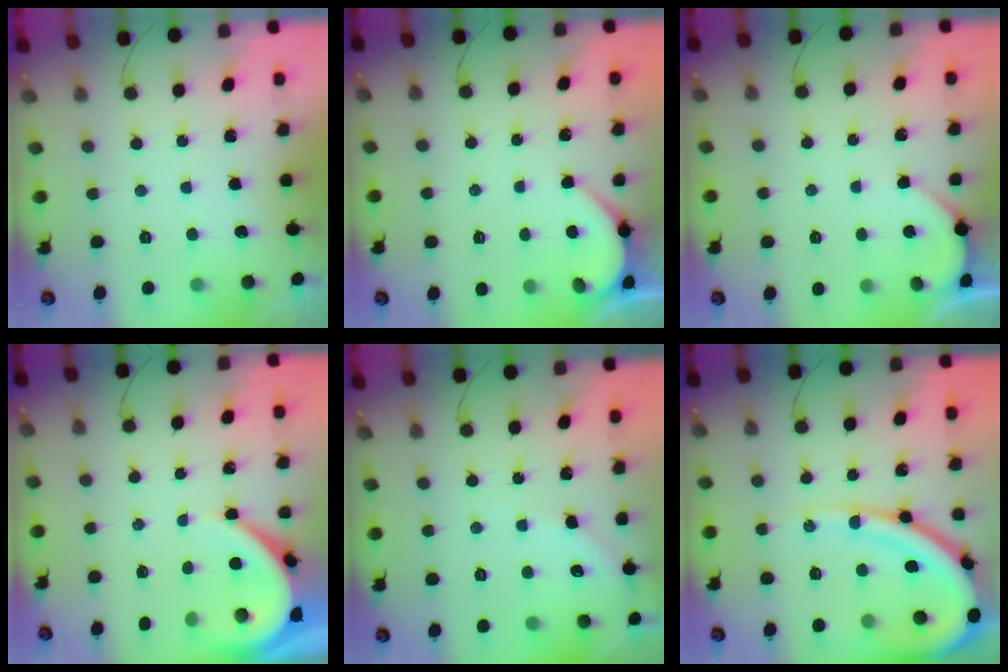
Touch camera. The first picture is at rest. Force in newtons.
{"total": 1.6, "press": 1.6, "slide": 0.2}
{"total": 1.8, "press": 1.8, "slide": 0.2}
{"total": 6.7, "press": 6.7, "slide": 0.7}
{"total": 3.0, "press": 3.0, "slide": 0.5}
{"total": 14.6, "press": 14.5, "slide": 1.3}